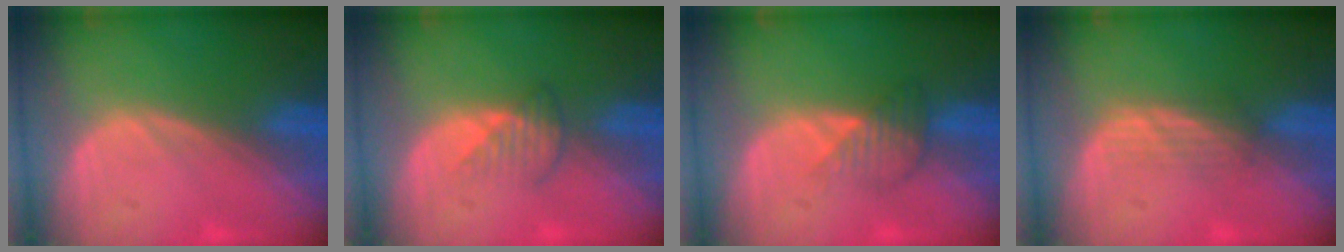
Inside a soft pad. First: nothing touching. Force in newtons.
{"total": 2.5, "press": 2.5, "slide": 0.4}
{"total": 3.1, "press": 3.1, "slide": 0.5}
{"total": 2.4, "press": 2.4, "slide": 0.5}